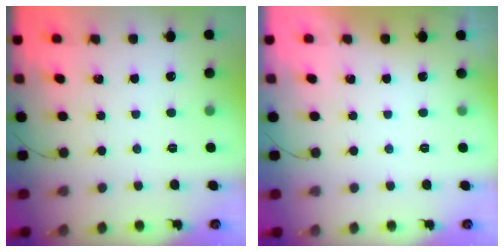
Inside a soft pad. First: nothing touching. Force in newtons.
{"total": 0.0}